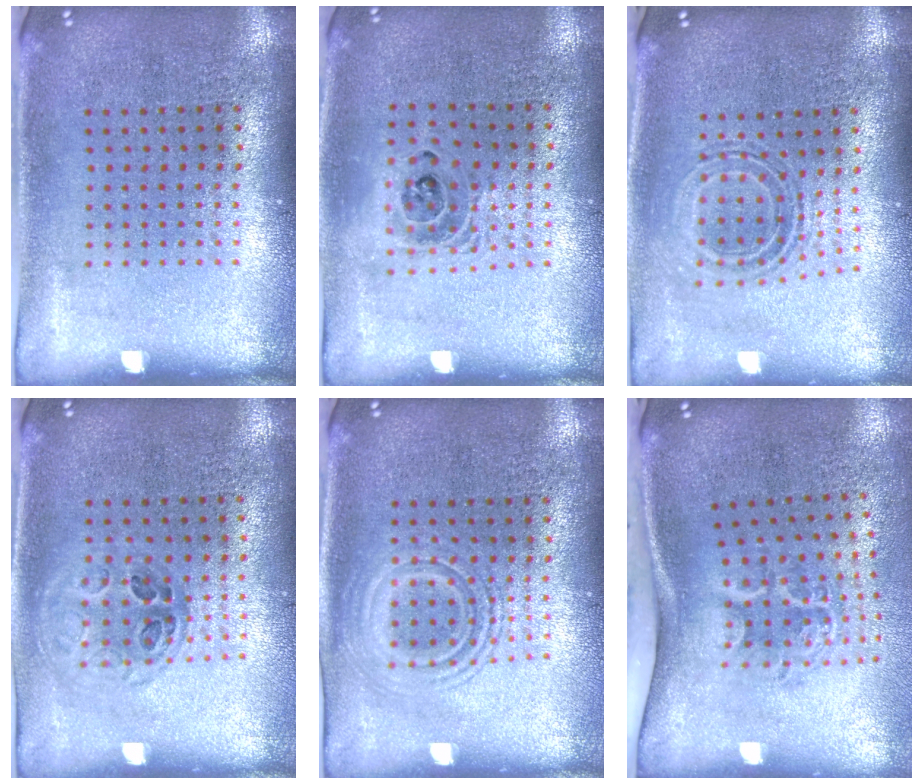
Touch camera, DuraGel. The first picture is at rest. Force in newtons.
{"total": 1.4, "press": 1.2, "slide": 0.7}
{"total": 0.7, "press": 0.7, "slide": 0.2}
{"total": 1.0, "press": 0.9, "slide": 0.4}
{"total": 1.6, "press": 1.6, "slide": 0.3}
{"total": 2.2, "press": 1.4, "slide": 1.7}